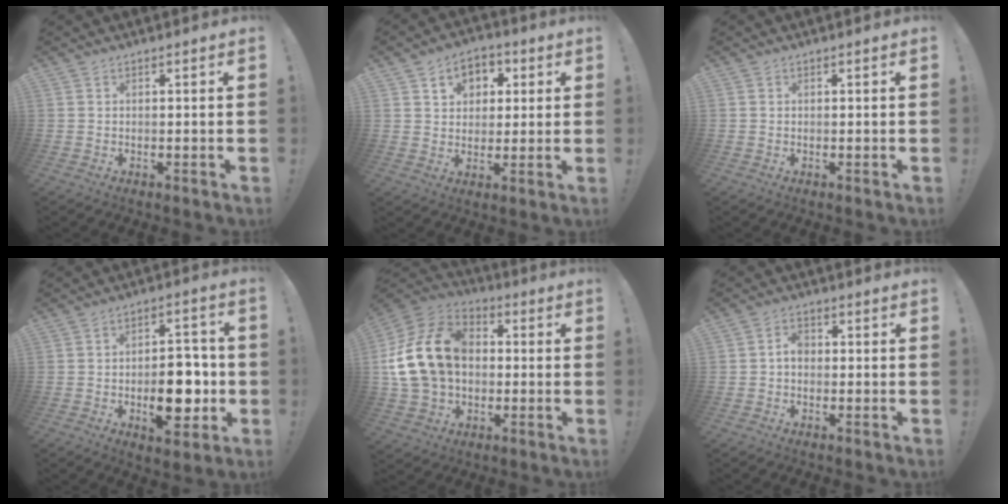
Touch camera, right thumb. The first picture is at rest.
{"total": 7.9, "force": [2.8, 6.7, 3.2], "torque": [-0.035, -0.012, 0.053]}
{"total": 0.0}
{"total": 13.9, "force": [-3.1, 7.8, 11.1], "torque": [-0.144, 0.016, -0.048]}
{"total": 21.5, "force": [2.5, 16.4, 13.6], "torque": [-0.229, 0.013, 0.061]}
{"total": 3.5, "force": [-0.5, 2.5, 2.4], "torque": [-0.040, 0.008, -0.011]}